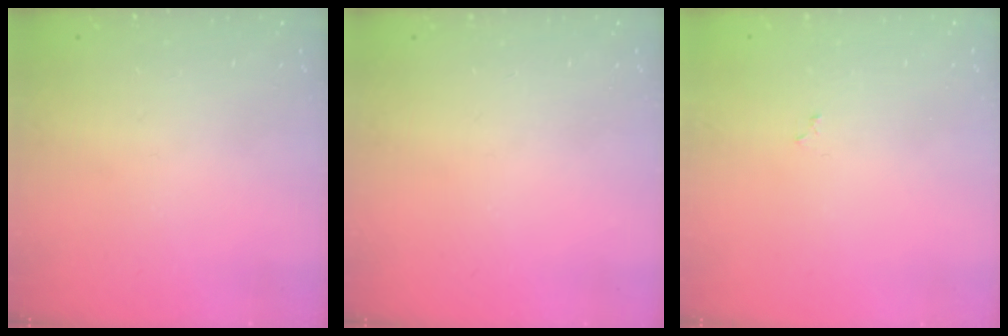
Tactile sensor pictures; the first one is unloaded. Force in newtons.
{"total": 0.0}
{"total": 2.2, "press": 2.1, "slide": 0.3}